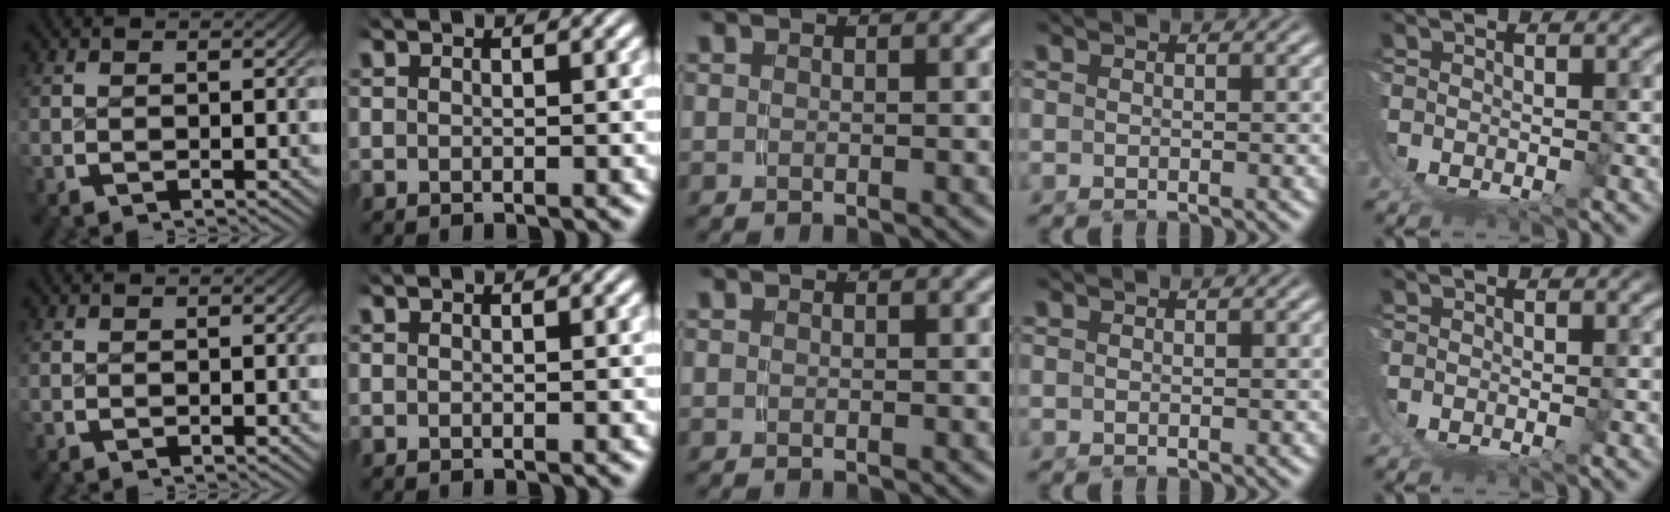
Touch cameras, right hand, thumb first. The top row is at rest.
{}